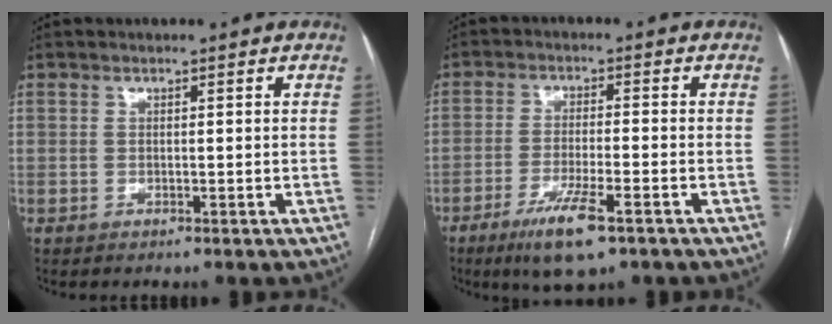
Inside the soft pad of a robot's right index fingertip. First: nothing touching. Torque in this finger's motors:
{"motor_torque": [0.49, -0.26, 0.16, 0.07]}